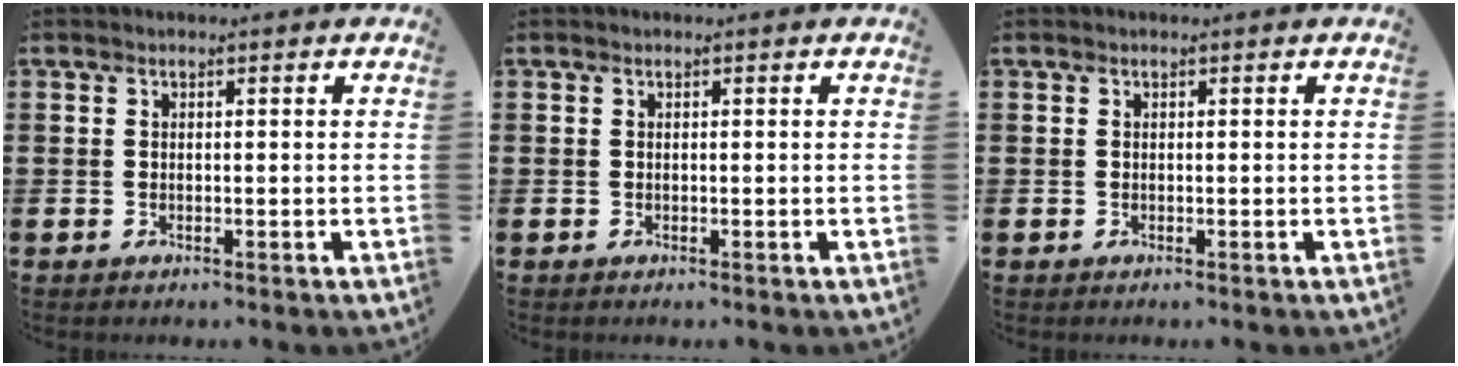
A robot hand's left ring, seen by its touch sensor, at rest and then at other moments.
{"total": 0.0}
{"total": 0.0}